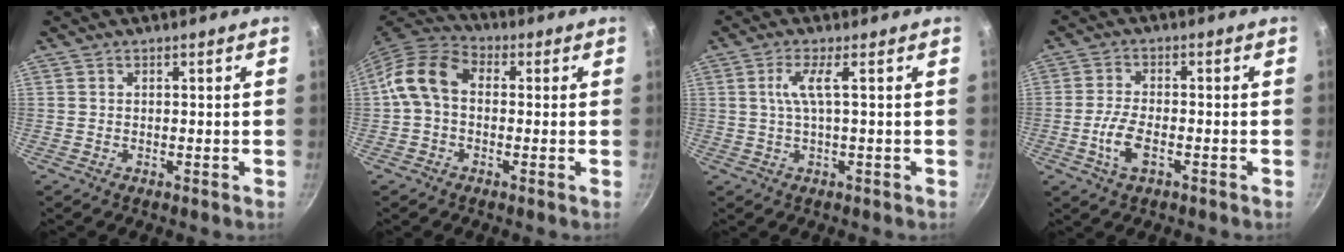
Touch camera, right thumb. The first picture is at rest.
{"total": 10.5, "force": [0.4, 7.4, 7.5], "torque": [-0.138, 0.030, -0.006]}
{"total": 3.7, "force": [0.8, 0.3, 3.6], "torque": [-0.096, 0.007, 0.018]}
{"total": 5.6, "force": [-2.0, 2.6, 4.6], "torque": [-0.094, 0.011, -0.037]}